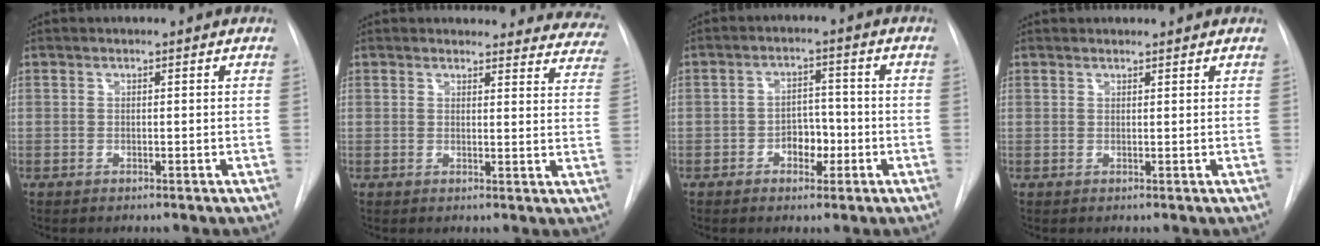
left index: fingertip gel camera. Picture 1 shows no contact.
{"total": 17.6, "force": [16.8, 4.7, 2.2], "torque": [0.008, -0.077, 0.155]}
{"total": 4.5, "force": [-2.3, 2.7, 2.7], "torque": [-0.035, 0.003, -0.035]}
{"total": 0.8, "force": [0.8, 0.3, 0.0], "torque": [-0.006, 0.010, 0.015]}